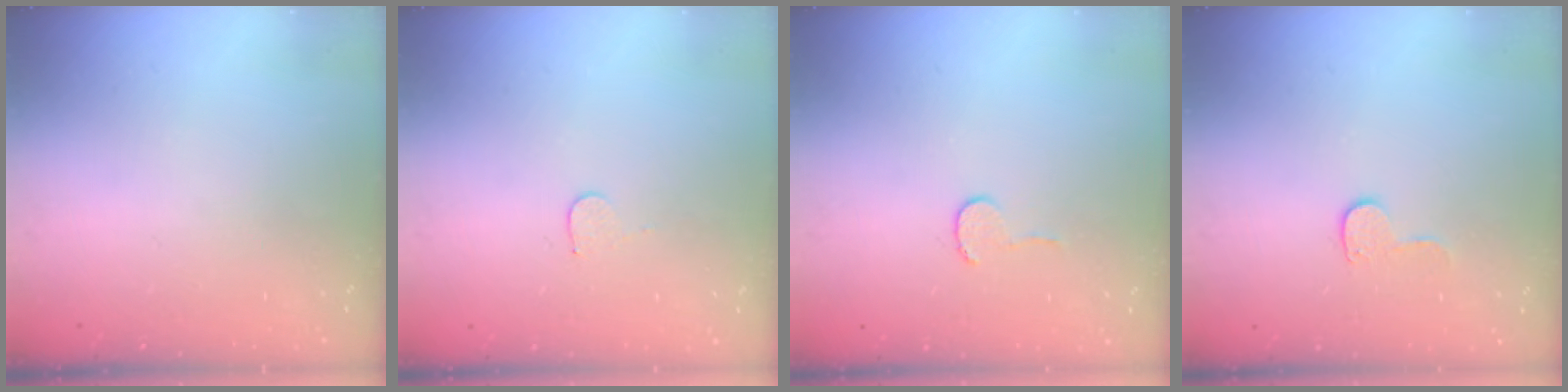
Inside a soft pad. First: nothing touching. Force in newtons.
{"total": 3.4, "press": 3.4, "slide": 0.2}
{"total": 3.7, "press": 3.7, "slide": 0.4}
{"total": 6.9, "press": 6.9, "slide": 0.5}